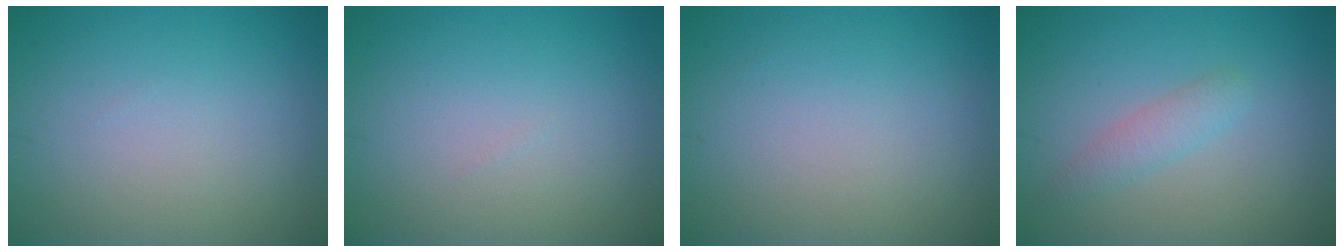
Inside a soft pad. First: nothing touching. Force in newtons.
{"total": 0.0}
{"total": 0.0}
{"total": 1.9, "press": 1.9, "slide": 0.0}